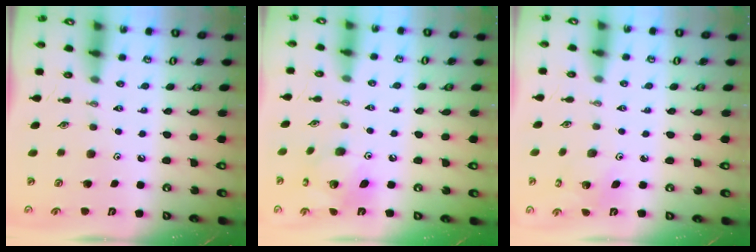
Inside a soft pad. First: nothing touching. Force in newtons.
{"total": 10.6, "press": 10.6, "slide": 0.8}
{"total": 4.1, "press": 4.1, "slide": 0.2}